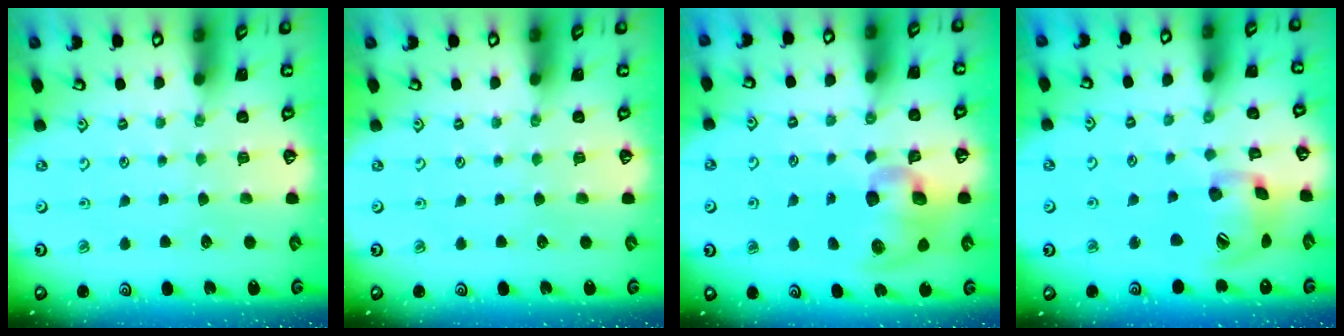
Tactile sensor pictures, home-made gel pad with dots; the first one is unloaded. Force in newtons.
{"total": 0.0}
{"total": 12.0, "press": 11.9, "slide": 1.9}
{"total": 15.8, "press": 15.6, "slide": 2.4}